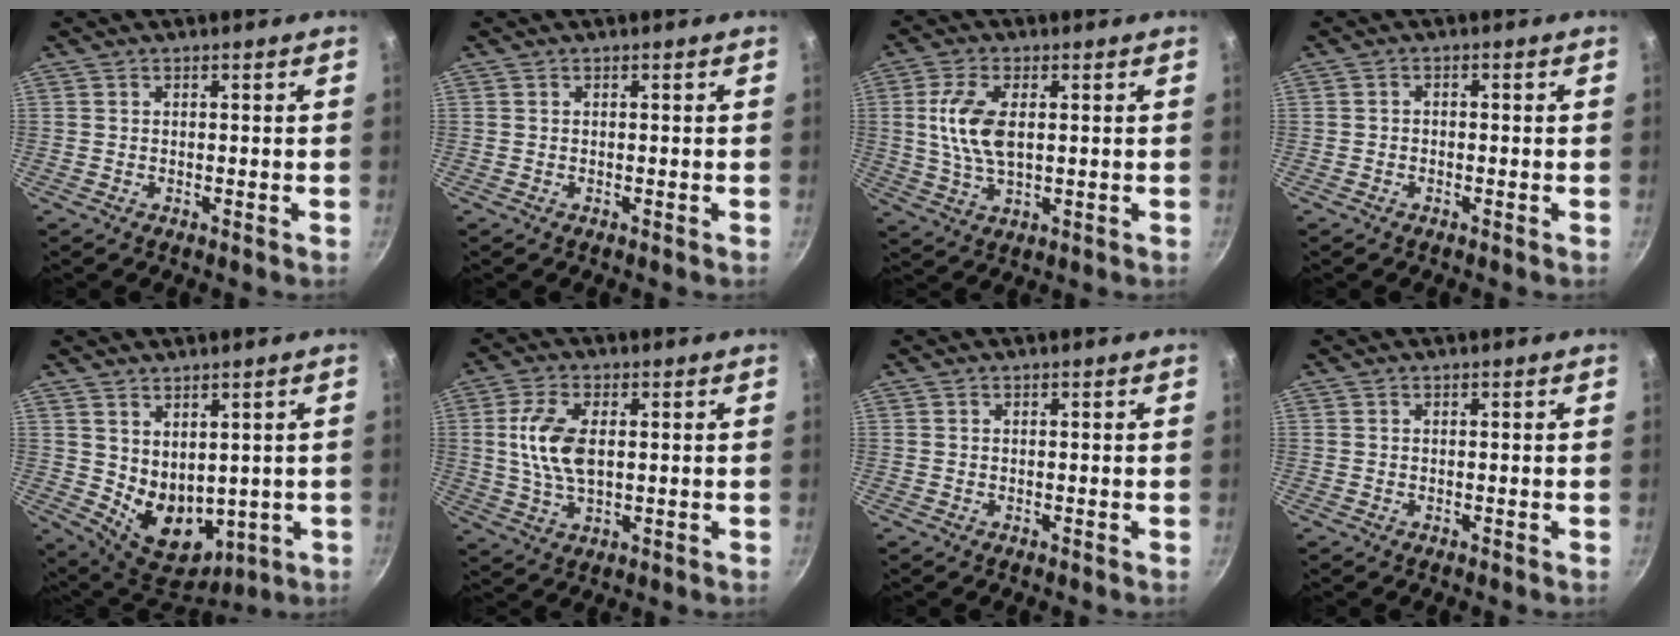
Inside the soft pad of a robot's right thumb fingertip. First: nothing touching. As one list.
[{"total": 0.0}, {"total": 9.4, "force": [1.3, 4.7, 8.1], "torque": [-0.160, 0.000, 0.026]}, {"total": 1.0, "force": [-0.5, 0.7, 0.5], "torque": [-0.011, 0.005, -0.012]}, {"total": 11.0, "force": [2.1, 7.9, 7.4], "torque": [-0.093, -0.038, 0.066]}, {"total": 9.6, "force": [1.1, 5.0, 8.1], "torque": [-0.159, 0.001, 0.022]}, {"total": 0.0}, {"total": 0.0}]